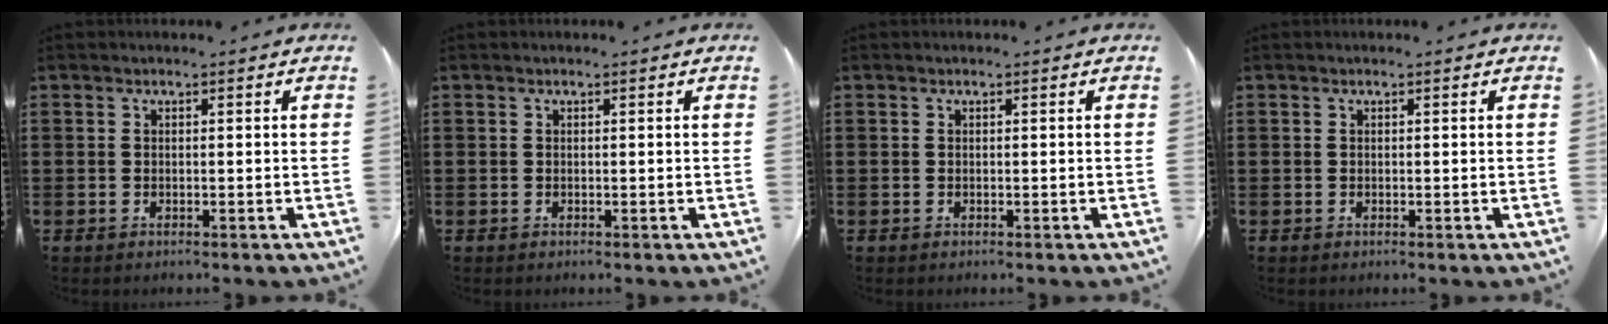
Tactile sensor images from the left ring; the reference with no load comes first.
{"total": 0.0}
{"total": 0.0}
{"total": 0.0}